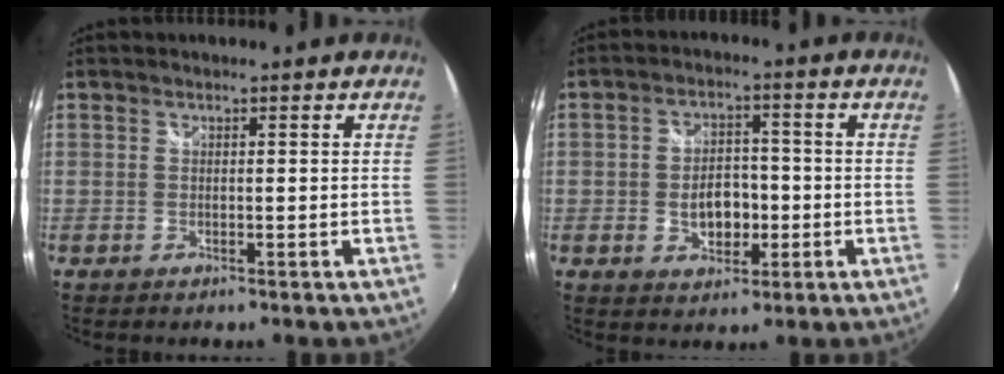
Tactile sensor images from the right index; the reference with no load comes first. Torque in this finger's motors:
{"motor_torque": [0.24, -0.12, 0.26, 0.05]}